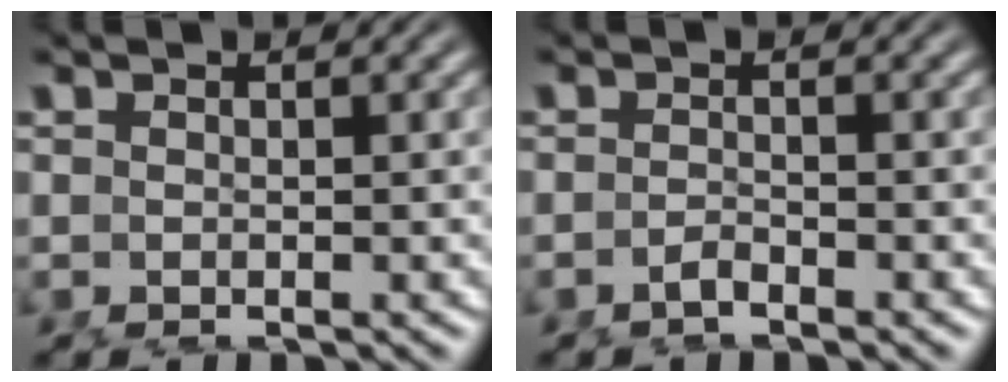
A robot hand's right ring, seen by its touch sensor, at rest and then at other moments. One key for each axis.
{"total": 1.0, "fx": -1.0, "fy": -0.4, "fz": 0.1, "tx": 0.001, "ty": 0.001, "tz": -0.018}